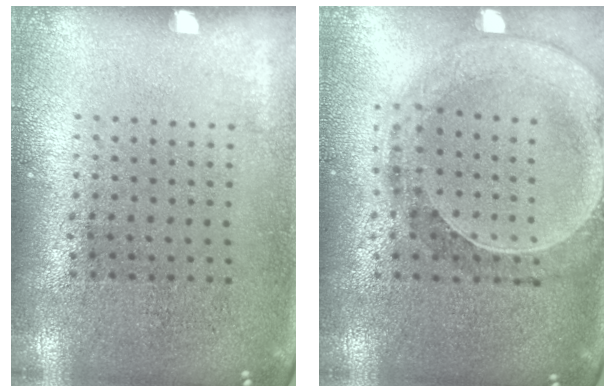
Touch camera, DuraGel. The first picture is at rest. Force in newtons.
{"total": 0.6, "press": 0.6, "slide": 0.2}